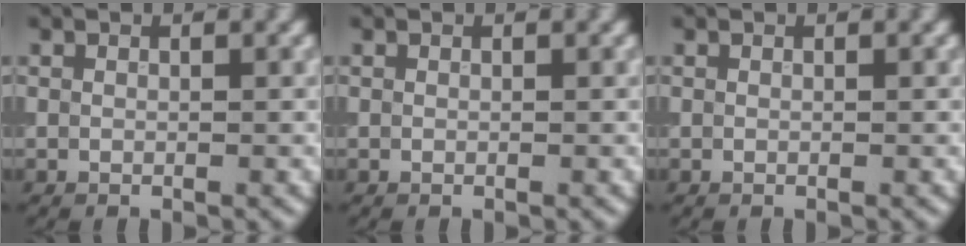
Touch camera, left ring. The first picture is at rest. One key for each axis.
{"total": 0.0}
{"total": 0.0}